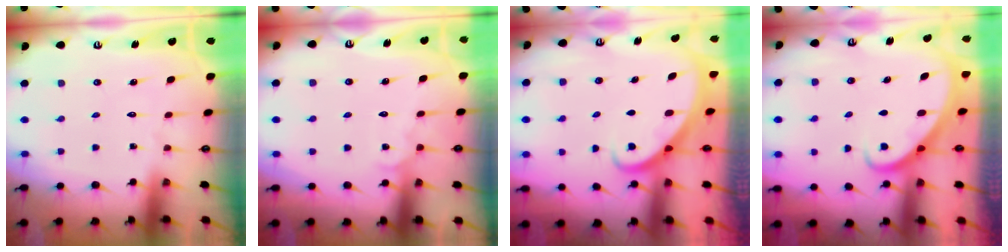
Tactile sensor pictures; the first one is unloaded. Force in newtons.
{"total": 5.3, "press": 5.3, "slide": 0.5}
{"total": 2.7, "press": 2.7, "slide": 0.2}
{"total": 2.8, "press": 2.8, "slide": 0.2}